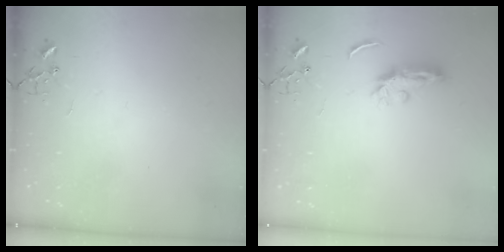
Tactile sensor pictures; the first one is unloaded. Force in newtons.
{"total": 5.6, "press": 5.6, "slide": 0.5}